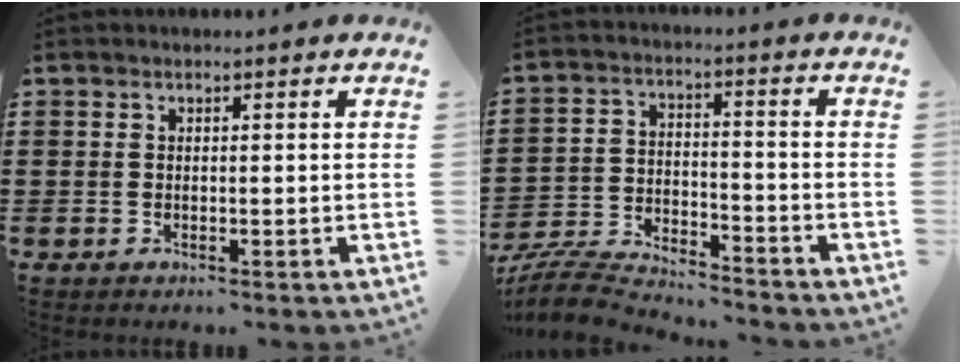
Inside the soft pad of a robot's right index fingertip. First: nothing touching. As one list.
[{"total": 6.6, "force": [-6.4, 0.7, 1.4], "torque": [-0.046, 0.002, -0.132]}]